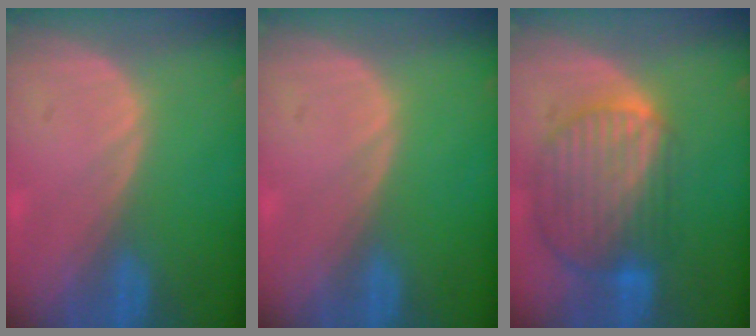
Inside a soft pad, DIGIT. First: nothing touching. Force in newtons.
{"total": 0.0}
{"total": 10.4, "press": 8.8, "slide": 5.5}